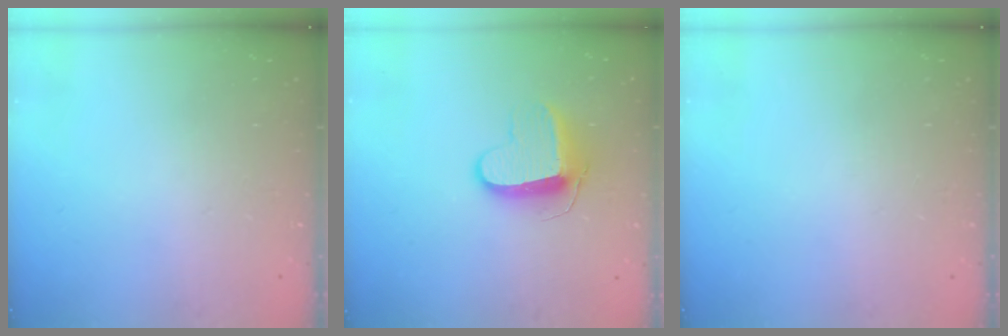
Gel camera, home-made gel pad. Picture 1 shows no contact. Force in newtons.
{"total": 9.9, "press": 9.9, "slide": 0.3}
{"total": 0.0}